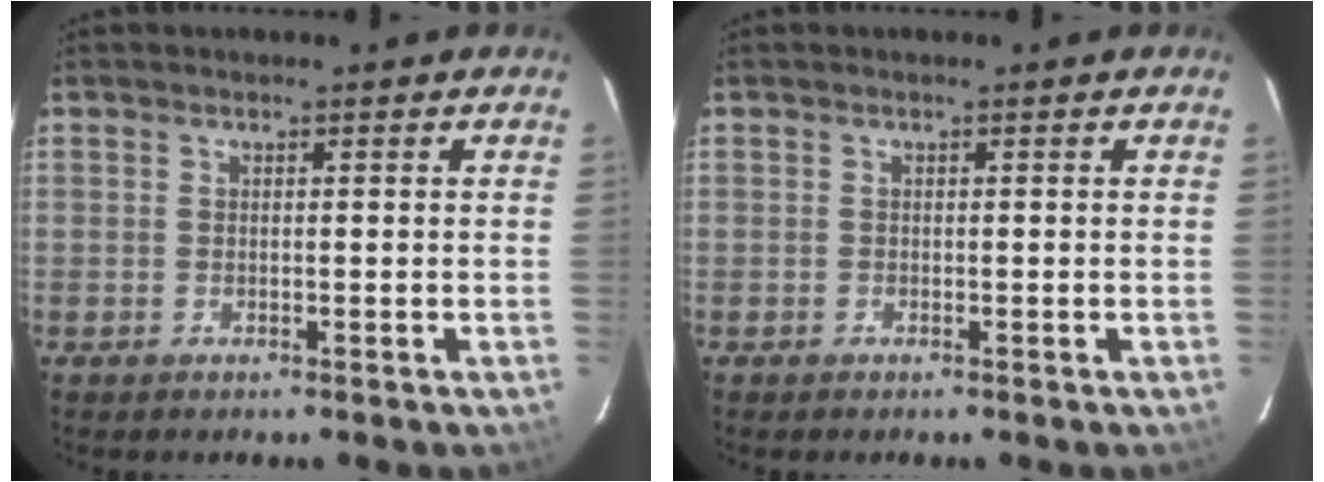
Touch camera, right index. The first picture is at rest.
{"total": 0.0}